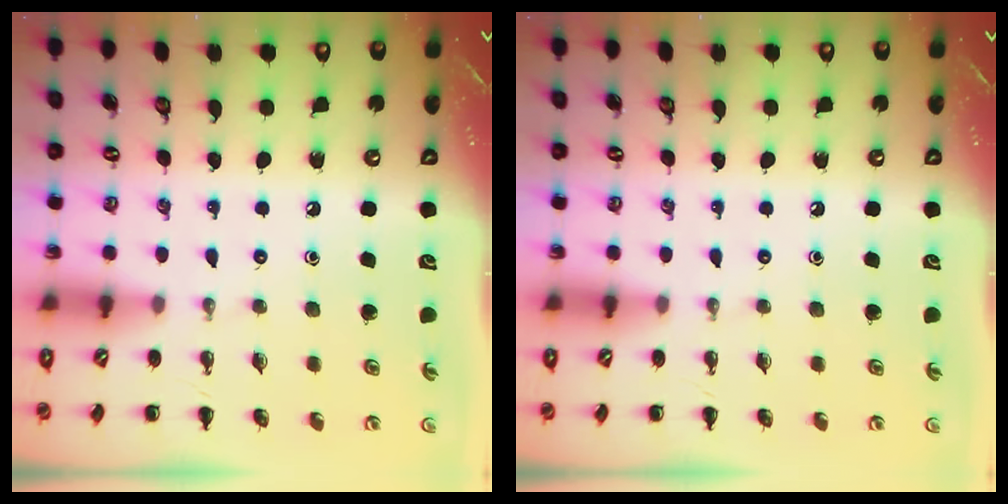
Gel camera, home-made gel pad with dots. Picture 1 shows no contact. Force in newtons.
{"total": 0.0}